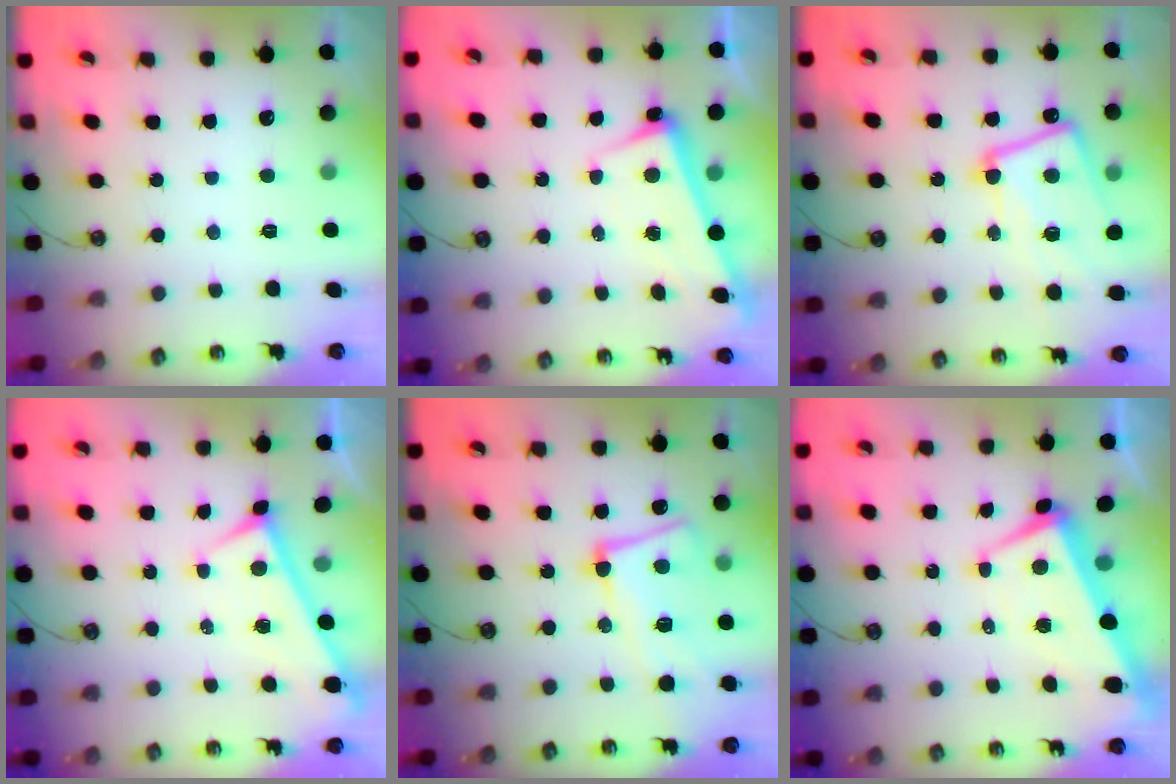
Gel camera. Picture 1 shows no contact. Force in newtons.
{"total": 2.6, "press": 2.5, "slide": 0.7}
{"total": 11.7, "press": 11.6, "slide": 1.8}
{"total": 0.0}
{"total": 10.2, "press": 9.9, "slide": 2.5}
{"total": 2.0, "press": 1.6, "slide": 1.2}